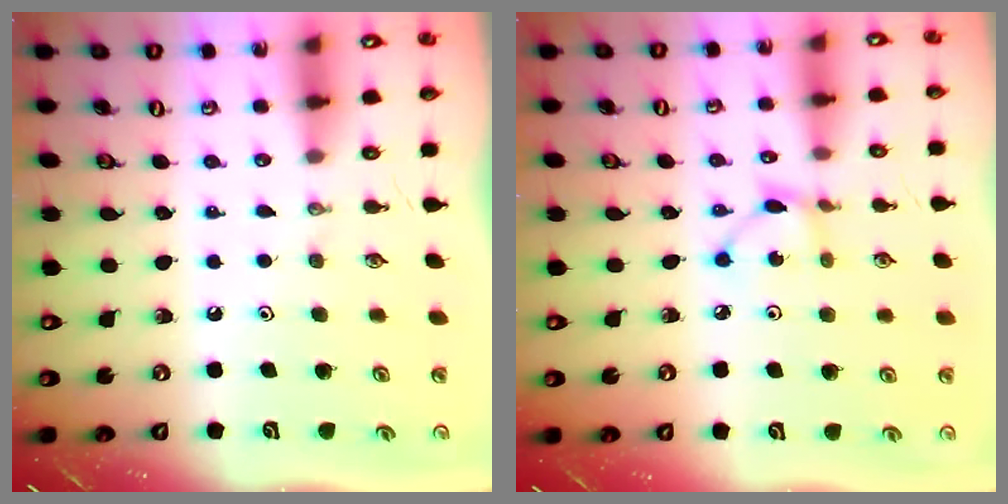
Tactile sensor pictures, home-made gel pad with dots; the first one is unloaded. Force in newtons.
{"total": 2.7, "press": 2.7, "slide": 0.1}